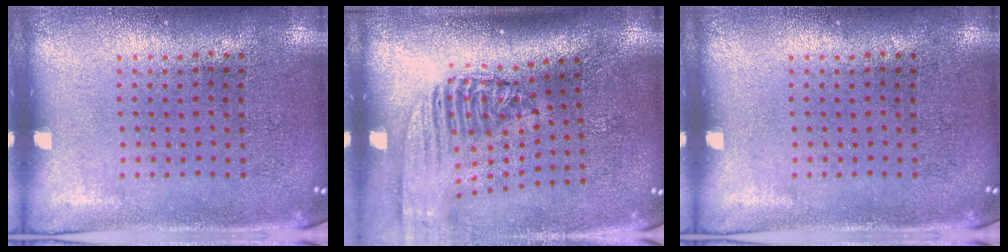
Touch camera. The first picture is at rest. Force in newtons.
{"total": 2.3, "press": 1.8, "slide": 1.5}
{"total": 0.0}